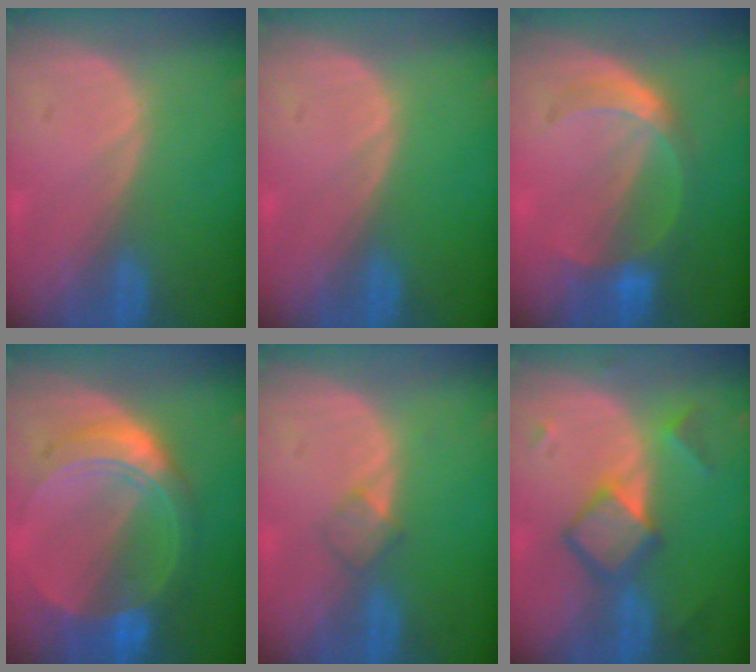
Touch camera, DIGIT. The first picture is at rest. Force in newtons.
{"total": 0.0}
{"total": 5.6, "press": 5.3, "slide": 1.9}
{"total": 8.7, "press": 8.7, "slide": 0.6}
{"total": 2.0, "press": 2.0, "slide": 0.2}
{"total": 6.2, "press": 6.2, "slide": 0.3}